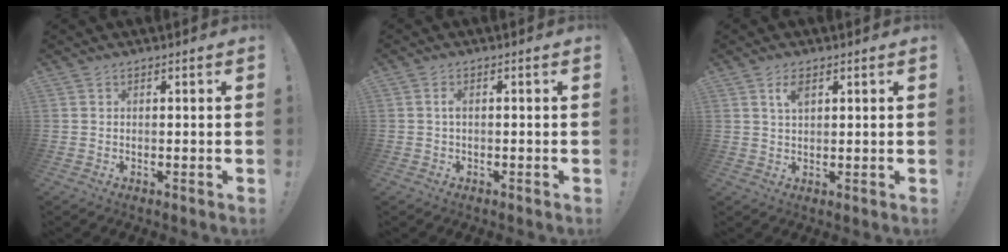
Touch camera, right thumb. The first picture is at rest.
{"total": 1.2, "force": [-0.1, 1.0, 0.6], "torque": [-0.014, 0.004, -0.003]}
{"total": 3.7, "force": [1.9, 1.8, 2.7], "torque": [-0.047, -0.001, 0.031]}